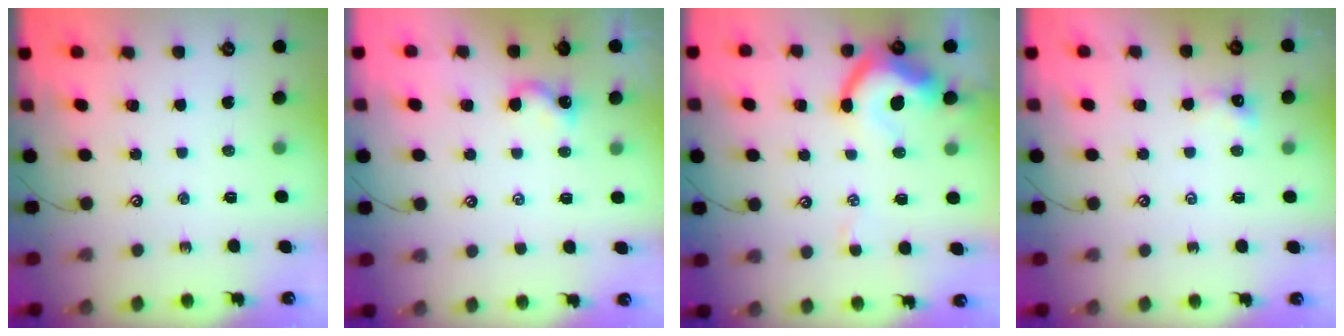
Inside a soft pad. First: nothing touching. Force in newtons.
{"total": 0.8, "press": 0.7, "slide": 0.3}
{"total": 7.9, "press": 7.8, "slide": 1.4}
{"total": 0.8, "press": 0.8, "slide": 0.3}